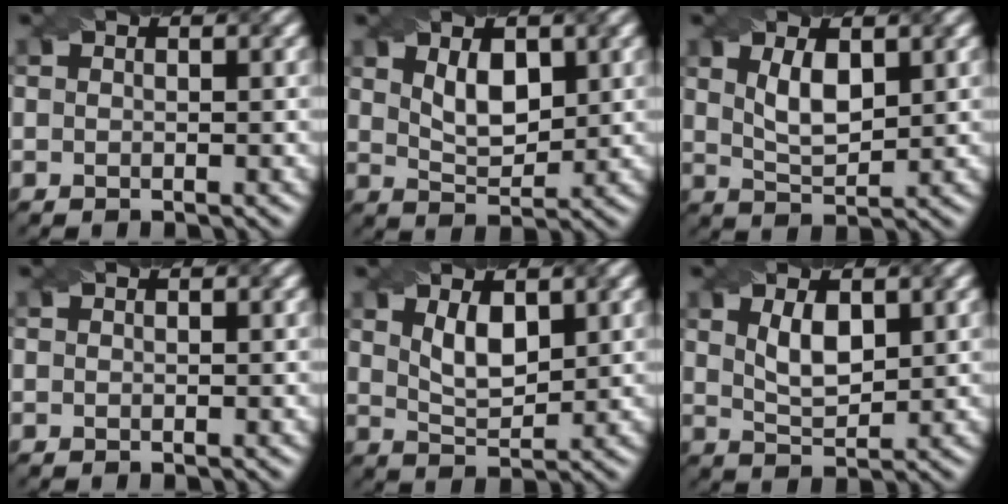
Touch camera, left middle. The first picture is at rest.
{"total": 3.7, "force": [1.5, 1.9, 2.8], "torque": [-0.053, -0.002, 0.028]}
{"total": 3.6, "force": [1.4, 1.5, 3.0], "torque": [-0.064, -0.001, 0.030]}
{"total": 0.0}
{"total": 3.3, "force": [1.5, 1.5, 2.6], "torque": [-0.053, -0.003, 0.033]}
{"total": 3.3, "force": [1.3, 1.5, 2.7], "torque": [-0.056, 0.000, 0.029]}